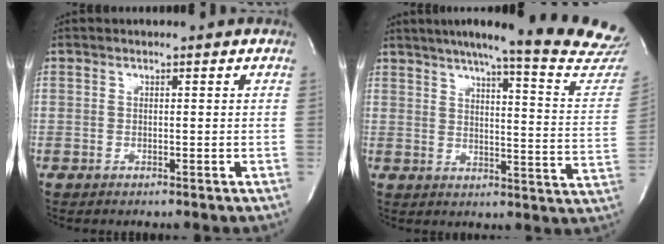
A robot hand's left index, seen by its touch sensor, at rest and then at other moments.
{"total": 24.7, "force": [22.2, -0.1, 10.8], "torque": [-0.155, -0.095, 0.260]}